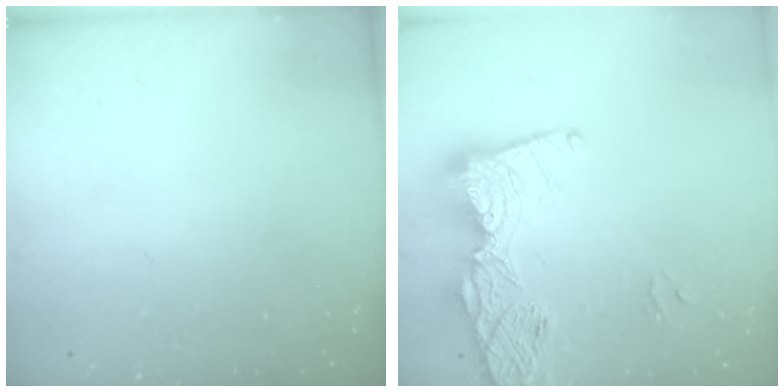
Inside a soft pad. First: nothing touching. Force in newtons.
{"total": 17.4, "press": 17.3, "slide": 1.4}